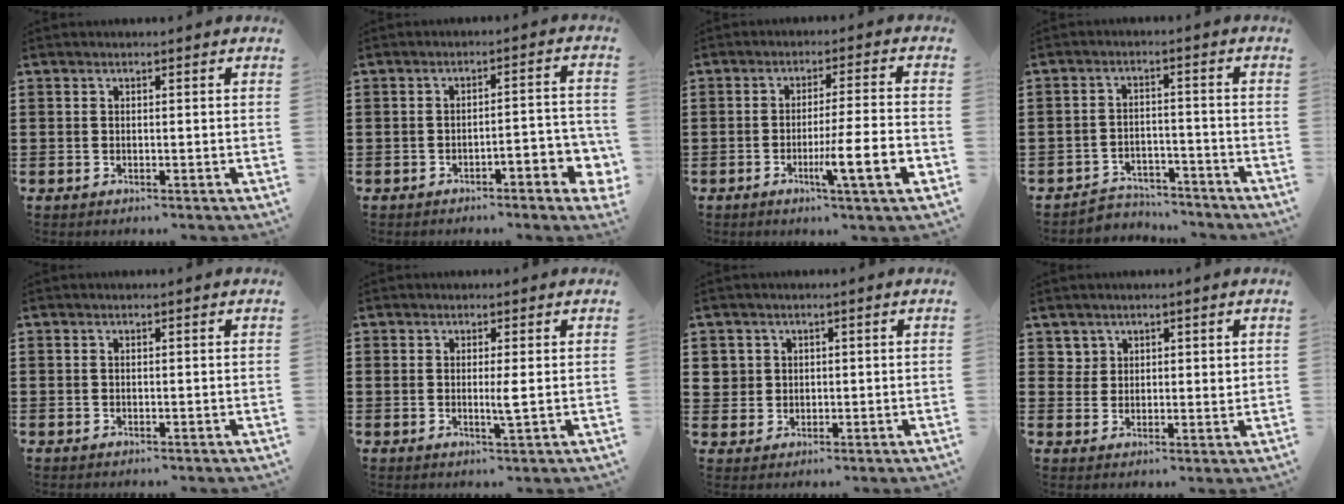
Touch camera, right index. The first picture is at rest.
{"total": 3.7, "force": [-2.5, 0.6, 2.6], "torque": [-0.043, 0.002, -0.048]}
{"total": 8.4, "force": [-3.2, 0.1, 7.7], "torque": [-0.121, -0.007, -0.053]}
{"total": 3.8, "force": [-3.7, 1.0, -0.1], "torque": [-0.007, 0.003, -0.078]}
{"total": 0.0}
{"total": 2.1, "force": [0.0, -0.1, 2.1], "torque": [-0.041, -0.006, -0.002]}
{"total": 2.7, "force": [0.8, 2.5, 0.2], "torque": [-0.017, 0.011, 0.013]}
{"total": 3.0, "force": [2.0, 2.1, 0.5], "torque": [-0.012, 0.006, 0.038]}